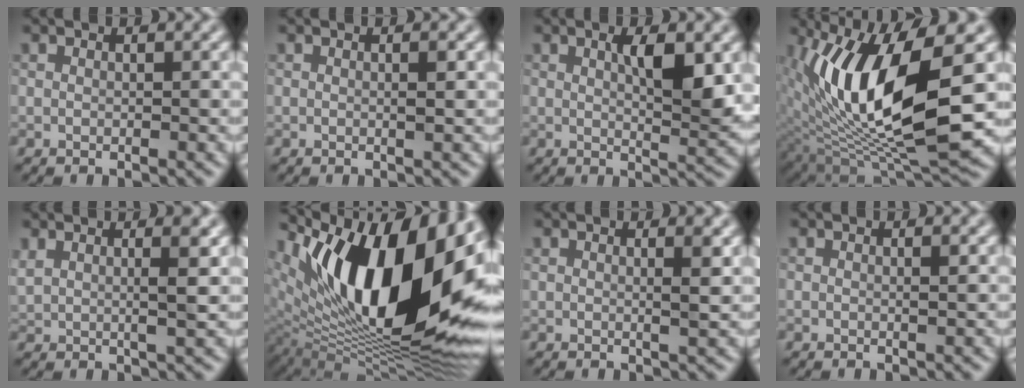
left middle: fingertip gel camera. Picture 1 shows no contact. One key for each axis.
{"total": 0.8, "fx": -0.3, "fy": 0.1, "fz": 0.8, "tx": -0.008, "ty": 0.003, "tz": -0.005}
{"total": 4.0, "fx": 0.9, "fy": 0.9, "fz": 3.8, "tx": -0.063, "ty": -0.006, "tz": 0.021}
{"total": 12.3, "fx": 1.6, "fy": 4.4, "fz": 11.4, "tx": -0.211, "ty": -0.017, "tz": 0.038}
{"total": 3.8, "fx": 1.4, "fy": 1.3, "fz": 3.3, "tx": -0.041, "ty": 0.018, "tz": 0.015}
{"total": 15.8, "fx": 4.9, "fy": 7.2, "fz": 13.2, "tx": -0.199, "ty": 0.000, "tz": 0.076}
{"total": 2.0, "fx": 0.4, "fy": 0.6, "fz": 1.8, "tx": -0.013, "ty": 0.006, "tz": 0.000}
{"total": 0.5, "fx": -0.3, "fy": 0.0, "fz": 0.5, "tx": -0.002, "ty": 0.003, "tz": -0.004}